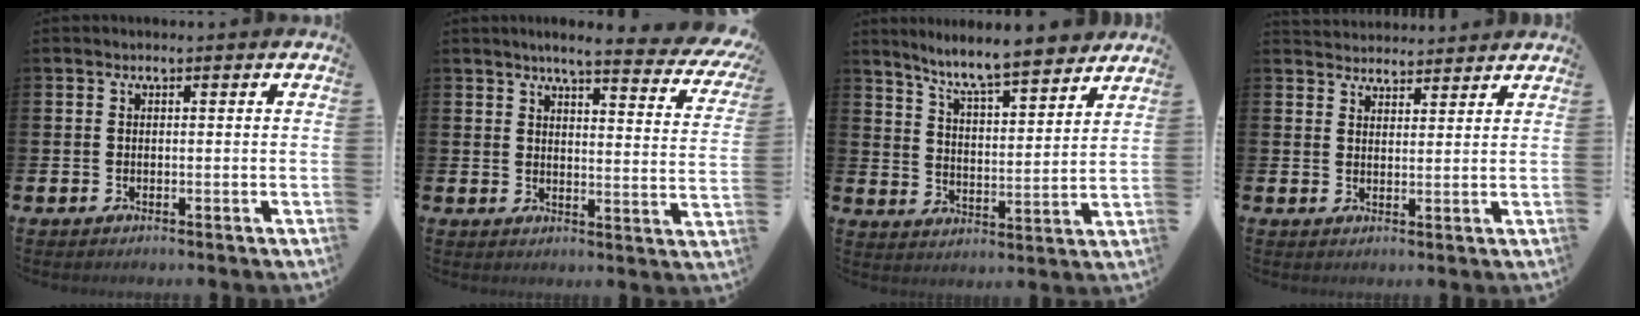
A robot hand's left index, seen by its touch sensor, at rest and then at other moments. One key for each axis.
{"total": 4.9, "fx": 4.3, "fy": 0.3, "fz": 2.4, "tx": -0.043, "ty": -0.036, "tz": 0.063}
{"total": 8.1, "fx": 7.7, "fy": 0.5, "fz": 2.7, "tx": -0.077, "ty": -0.053, "tz": 0.133}
{"total": 3.4, "fx": 3.3, "fy": 0.7, "fz": -0.4, "tx": -0.001, "ty": -0.015, "tz": 0.062}